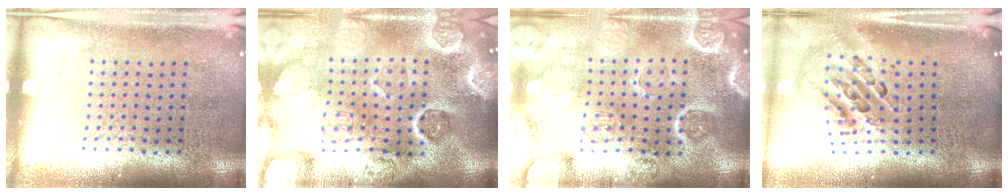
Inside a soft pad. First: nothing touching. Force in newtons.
{"total": 5.5, "press": 4.7, "slide": 2.8}
{"total": 4.2, "press": 3.8, "slide": 1.7}
{"total": 1.6, "press": 1.4, "slide": 0.8}